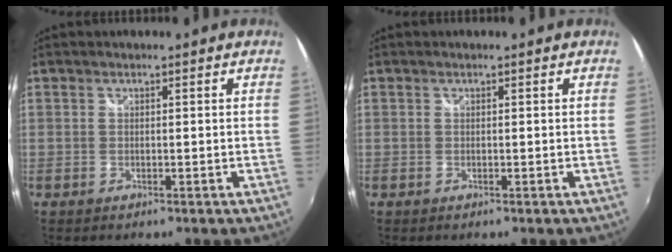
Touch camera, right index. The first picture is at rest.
{"total": 0.0}